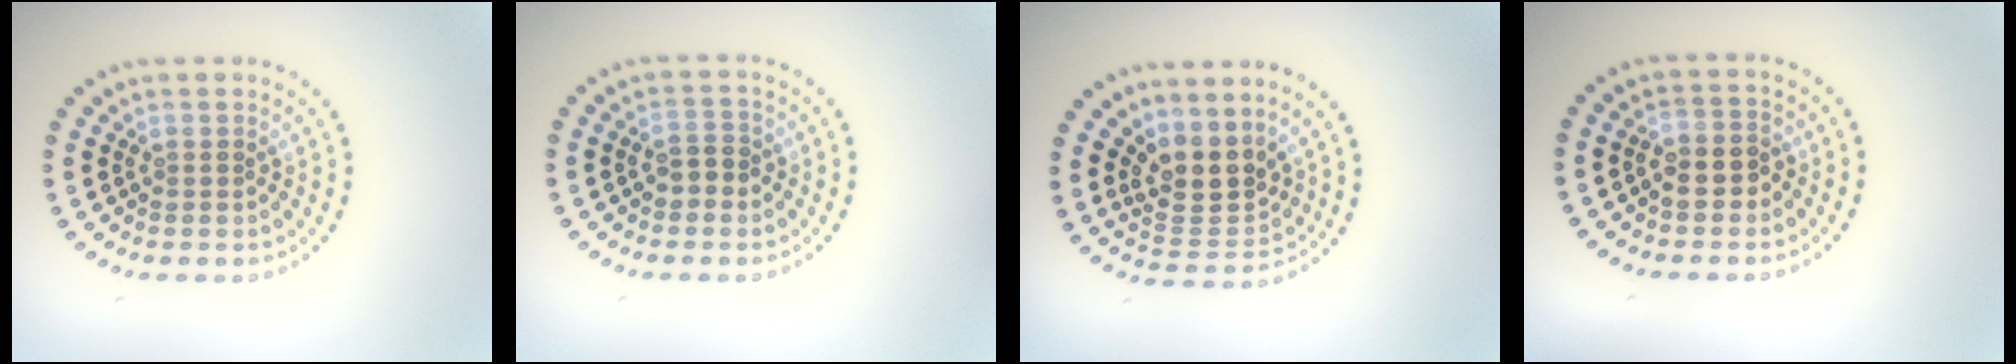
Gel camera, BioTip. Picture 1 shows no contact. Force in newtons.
{"total": 2.0, "press": 1.9, "slide": 0.4}
{"total": 3.8, "press": 3.2, "slide": 2.0}
{"total": 2.1, "press": 2.0, "slide": 0.7}